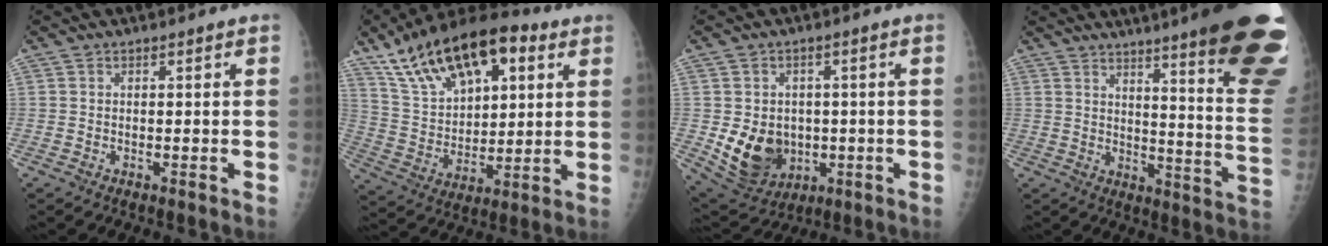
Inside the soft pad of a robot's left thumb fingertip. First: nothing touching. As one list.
[{"total": 22.7, "force": [11.4, 11.5, 15.9], "torque": [-0.247, -0.014, 0.206]}, {"total": 11.8, "force": [-1.4, 9.5, 6.8], "torque": [-0.083, -0.004, 0.004]}, {"total": 28.4, "force": [19.5, 3.3, 20.4], "torque": [-0.189, -0.110, 0.244]}]